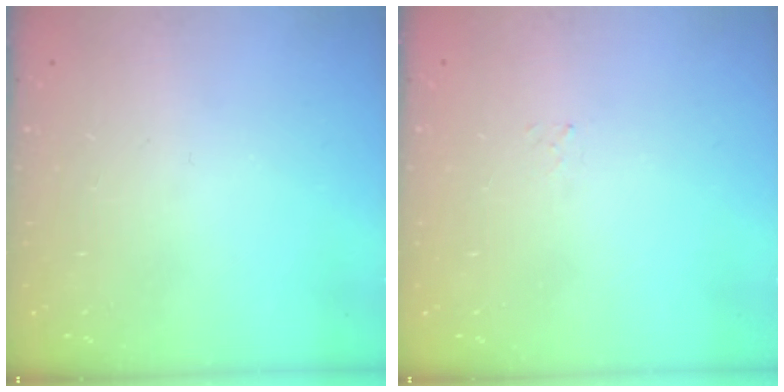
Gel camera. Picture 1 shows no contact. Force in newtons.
{"total": 1.5, "press": 1.5, "slide": 0.2}